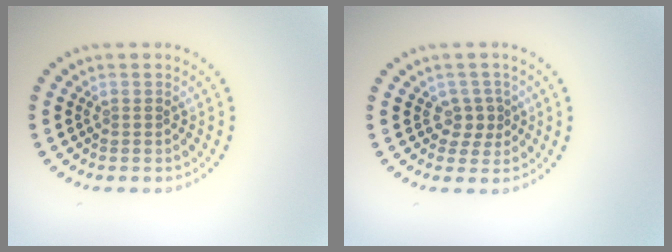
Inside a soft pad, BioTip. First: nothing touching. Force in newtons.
{"total": 1.9, "press": 1.5, "slide": 1.1}